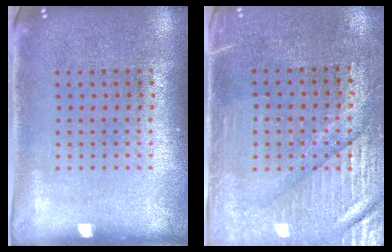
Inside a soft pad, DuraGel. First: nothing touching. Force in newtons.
{"total": 3.5, "press": 3.0, "slide": 1.8}